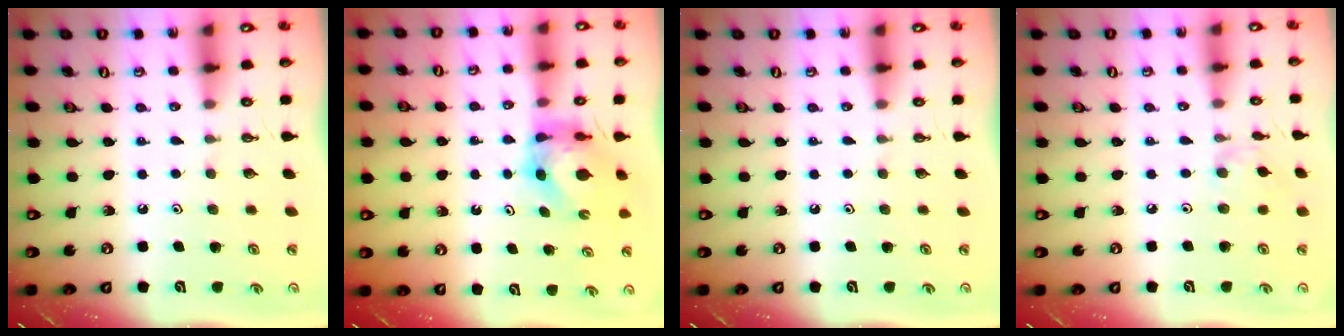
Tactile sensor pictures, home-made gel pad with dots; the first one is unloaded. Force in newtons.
{"total": 6.1, "press": 6.1, "slide": 0.5}
{"total": 0.0}
{"total": 2.1, "press": 2.1, "slide": 0.4}